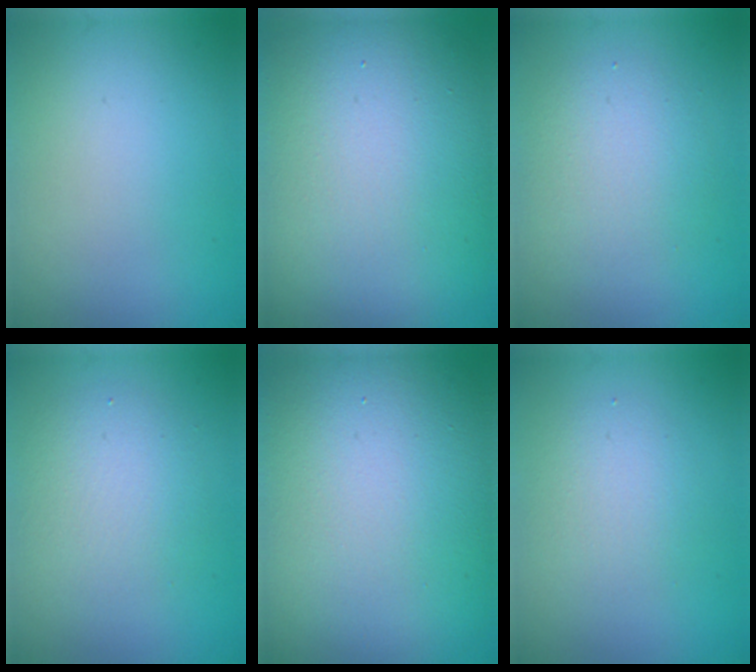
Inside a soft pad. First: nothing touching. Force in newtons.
{"total": 17.2, "press": 17.2, "slide": 0.7}
{"total": 3.8, "press": 3.8, "slide": 0.2}
{"total": 4.0, "press": 4.0, "slide": 0.1}
{"total": 18.4, "press": 18.4, "slide": 1.2}
{"total": 2.7, "press": 2.7, "slide": 0.0}